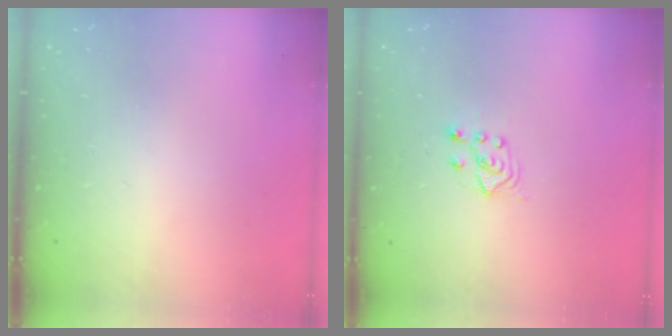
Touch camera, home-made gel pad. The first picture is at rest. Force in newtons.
{"total": 3.9, "press": 3.8, "slide": 0.9}